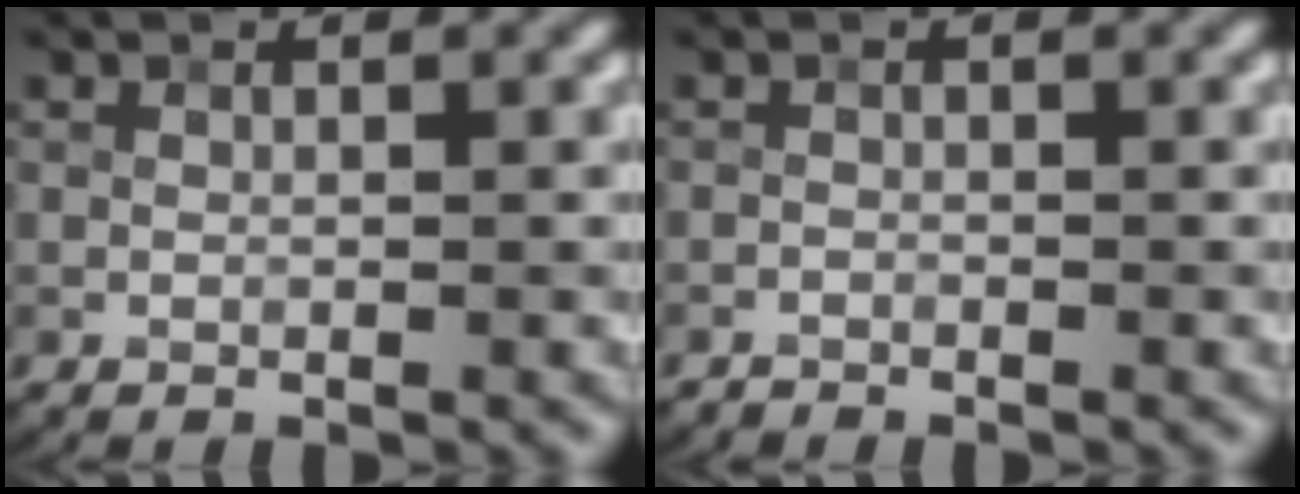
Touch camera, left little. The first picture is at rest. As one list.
[{"total": 0.6, "force": [-0.5, 0.1, -0.2], "torque": [0.007, -0.004, -0.012]}]